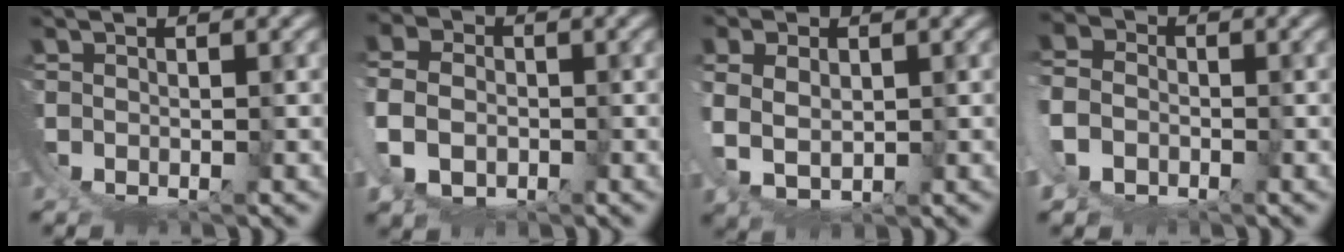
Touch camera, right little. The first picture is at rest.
{"total": 6.0, "force": [1.1, 4.9, 3.2], "torque": [-0.091, -0.027, 0.027]}
{"total": 4.5, "force": [2.0, 2.6, 3.1], "torque": [-0.075, -0.021, 0.050]}
{"total": 7.2, "force": [1.5, 6.3, 3.1], "torque": [-0.099, -0.020, 0.020]}